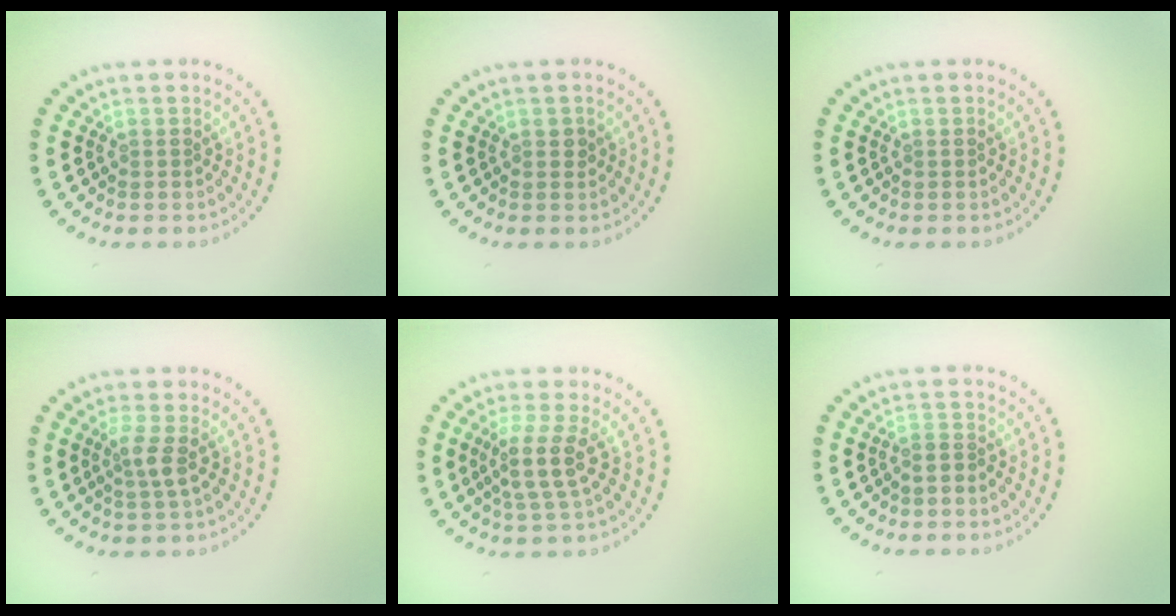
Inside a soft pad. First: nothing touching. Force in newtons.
{"total": 0.8, "press": 0.8, "slide": 0.3}
{"total": 0.0}
{"total": 1.8, "press": 1.4, "slide": 1.2}
{"total": 2.9, "press": 2.1, "slide": 2.0}
{"total": 0.7, "press": 0.6, "slide": 0.5}